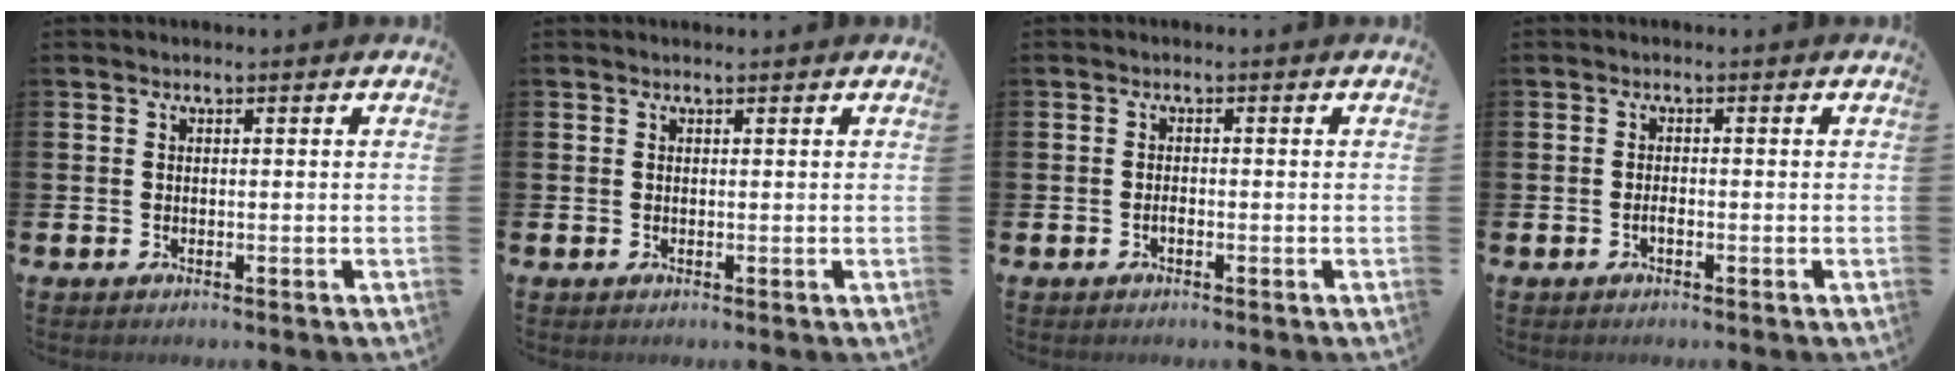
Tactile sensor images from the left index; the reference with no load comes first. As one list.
[{"total": 0.0}, {"total": 0.8, "force": [-0.4, 0.3, 0.6], "torque": [-0.008, -0.004, -0.009]}, {"total": 1.0, "force": [-0.5, 0.3, 0.8], "torque": [-0.020, 0.001, -0.009]}]